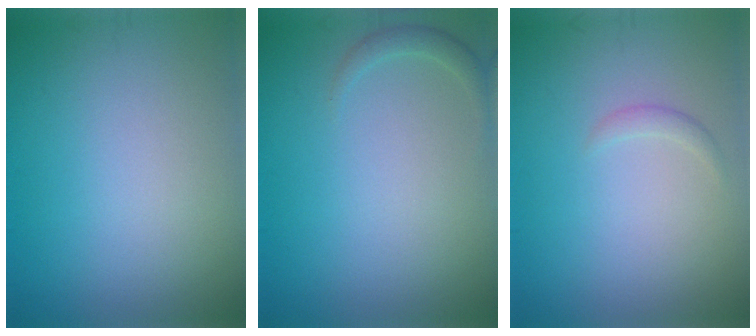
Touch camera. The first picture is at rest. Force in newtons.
{"total": 1.2, "press": 1.1, "slide": 0.1}
{"total": 0.8, "press": 0.8, "slide": 0.1}